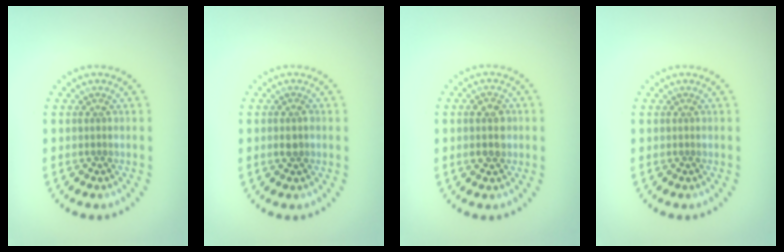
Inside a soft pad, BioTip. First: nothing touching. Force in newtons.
{"total": 1.1, "press": 1.0, "slide": 0.4}
{"total": 2.9, "press": 2.9, "slide": 0.1}
{"total": 0.0}